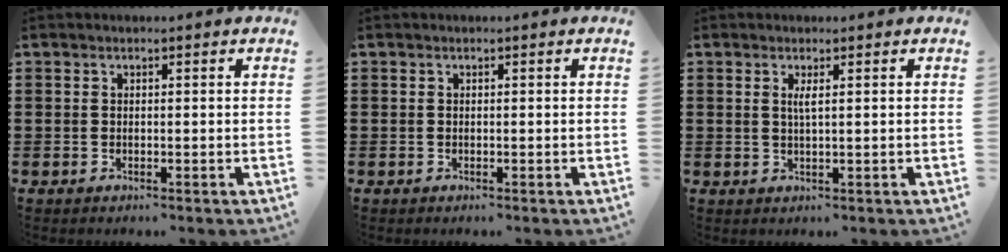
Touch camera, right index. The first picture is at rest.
{"total": 0.0}
{"total": 1.6, "force": [0.4, 0.1, 1.5], "torque": [-0.031, 0.000, 0.006]}